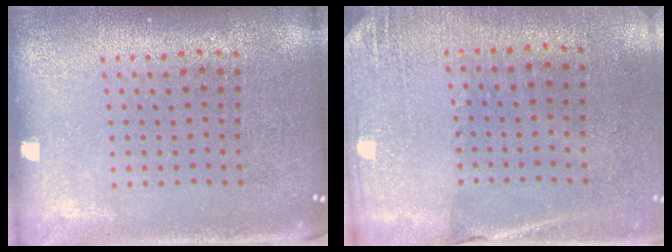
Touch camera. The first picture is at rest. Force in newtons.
{"total": 2.7, "press": 2.4, "slide": 1.2}